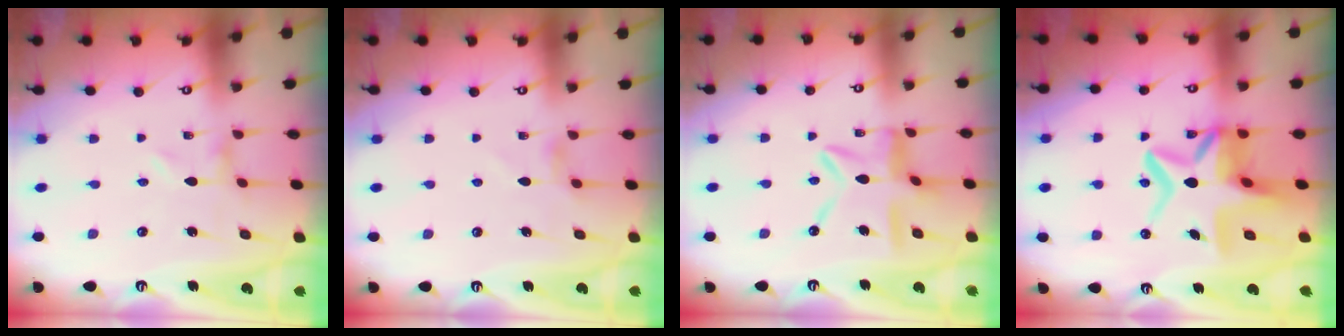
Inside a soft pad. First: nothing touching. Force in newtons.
{"total": 3.0, "press": 3.0, "slide": 0.4}
{"total": 13.4, "press": 13.3, "slide": 1.4}
{"total": 13.4, "press": 12.9, "slide": 3.5}